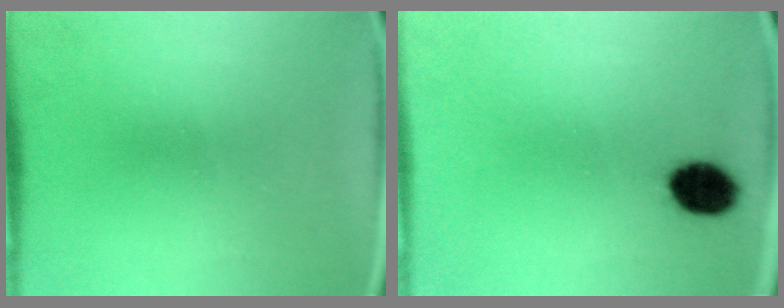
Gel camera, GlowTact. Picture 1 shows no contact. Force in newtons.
{"total": 8.0}